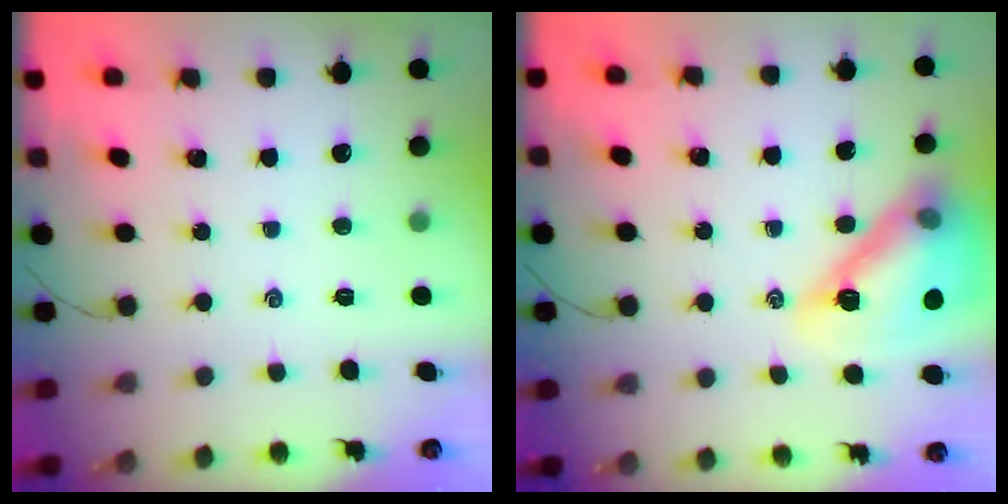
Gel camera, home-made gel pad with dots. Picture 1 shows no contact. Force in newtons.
{"total": 20.5, "press": 20.2, "slide": 3.4}